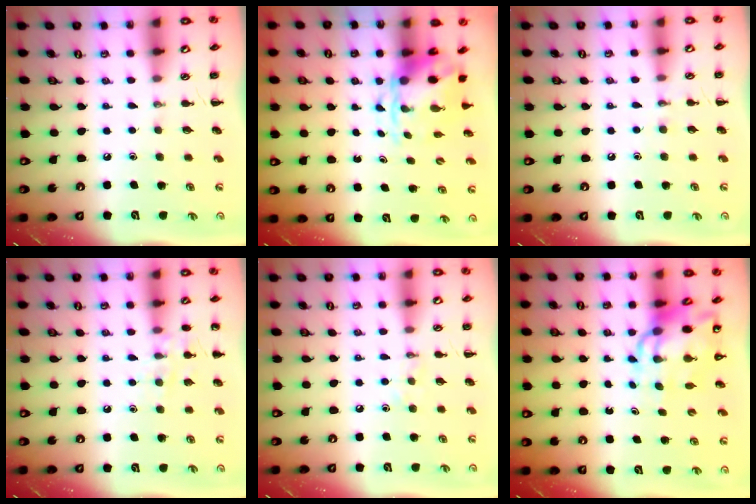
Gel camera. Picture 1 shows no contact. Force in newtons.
{"total": 3.9, "press": 3.8, "slide": 0.9}
{"total": 5.0, "press": 4.8, "slide": 1.4}
{"total": 8.5, "press": 8.4, "slide": 1.4}
{"total": 3.8, "press": 3.7, "slide": 1.2}
{"total": 11.2, "press": 10.7, "slide": 3.1}